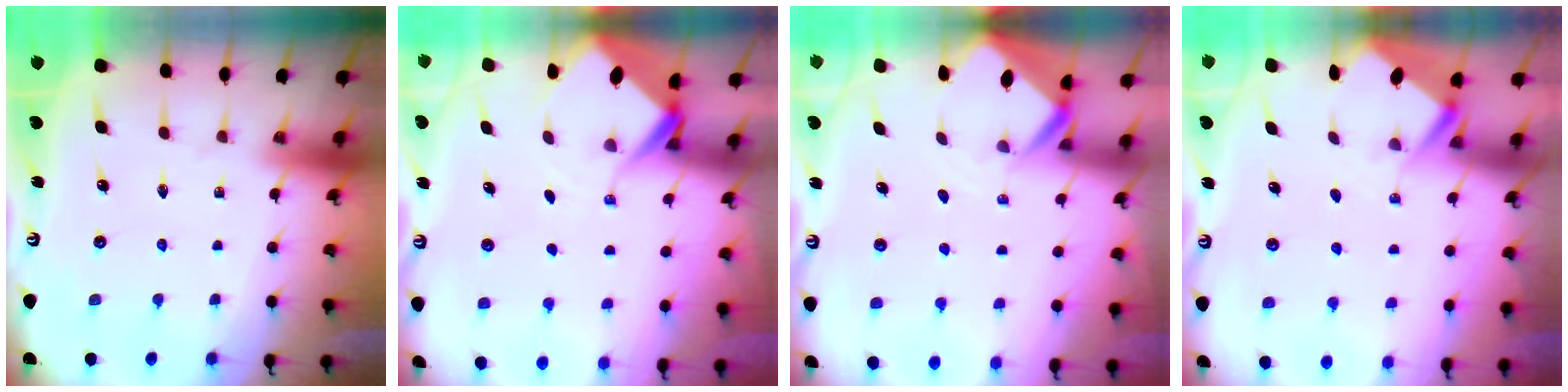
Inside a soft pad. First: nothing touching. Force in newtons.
{"total": 5.0, "press": 5.0, "slide": 0.6}
{"total": 3.0, "press": 3.0, "slide": 0.2}
{"total": 2.9, "press": 2.9, "slide": 0.3}